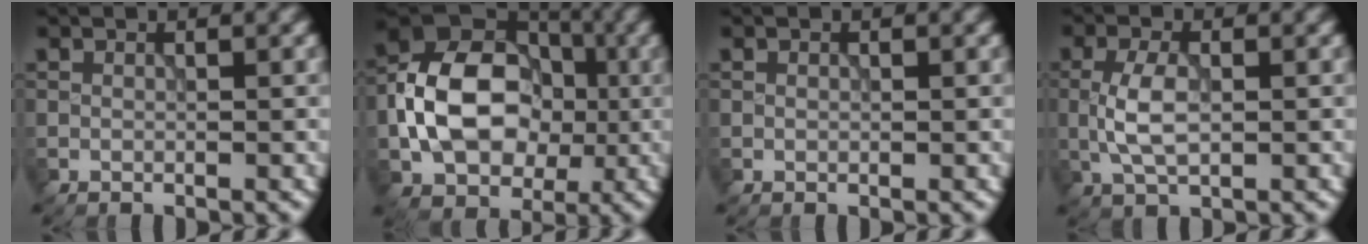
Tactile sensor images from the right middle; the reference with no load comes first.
{"total": 11.0, "force": [-1.2, 8.1, 7.2], "torque": [-0.134, 0.015, -0.031]}
{"total": 0.0}
{"total": 3.5, "force": [-0.2, 1.8, 3.1], "torque": [-0.073, 0.001, -0.003]}